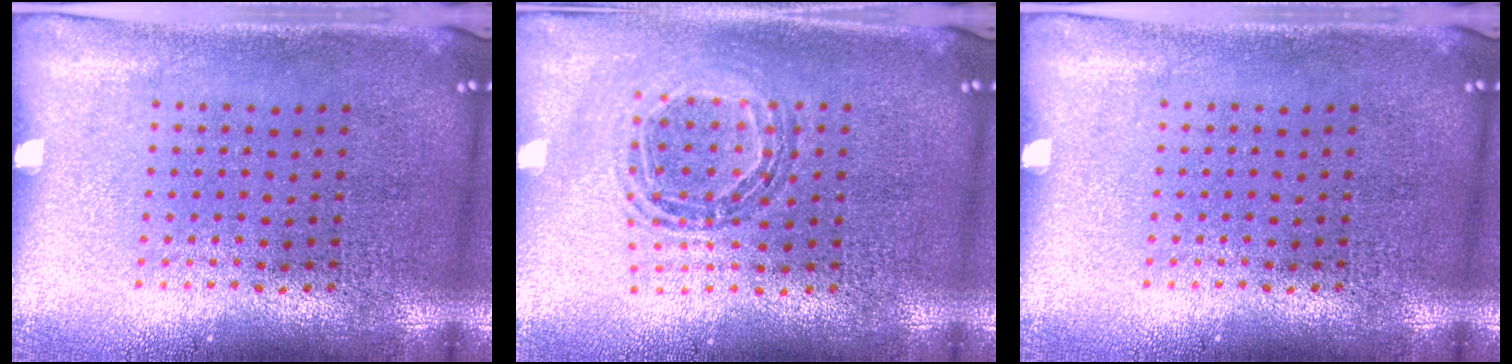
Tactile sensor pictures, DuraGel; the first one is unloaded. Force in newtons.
{"total": 0.9, "press": 0.9, "slide": 0.2}
{"total": 0.0}